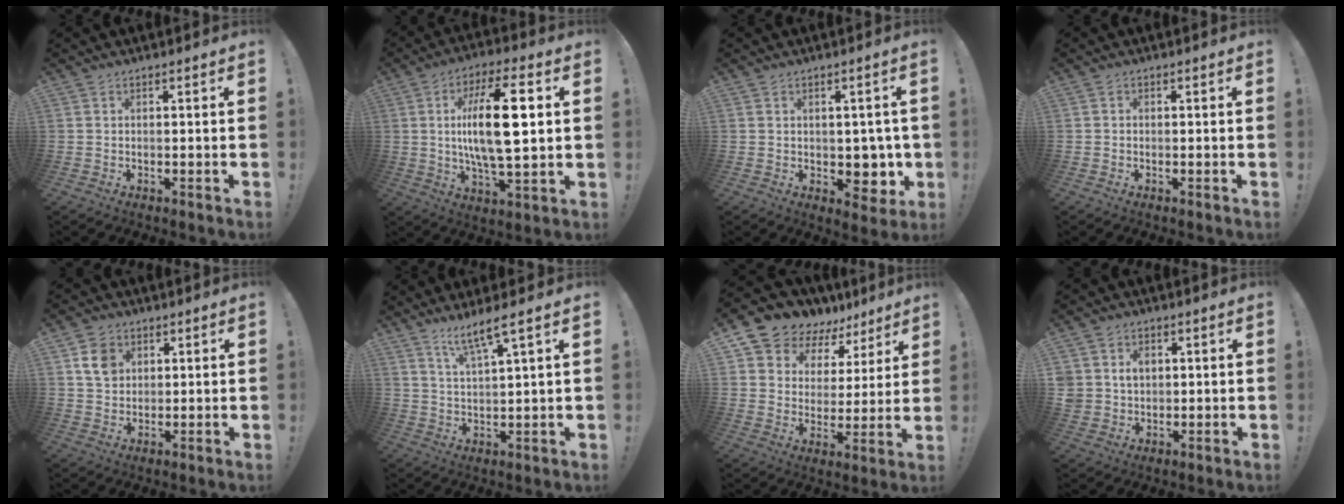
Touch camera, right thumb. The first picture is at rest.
{"total": 18.6, "force": [2.2, 6.2, 17.4], "torque": [-0.315, -0.005, 0.018]}
{"total": 7.0, "force": [0.5, 6.1, 3.4], "torque": [-0.018, -0.010, 0.018]}
{"total": 0.6, "force": [-0.3, 0.5, 0.1], "torque": [-0.004, 0.002, -0.005]}
{"total": 7.2, "force": [2.8, 5.8, 3.3], "torque": [-0.035, -0.002, 0.053]}
{"total": 7.2, "force": [5.4, 0.2, 4.8], "torque": [-0.084, -0.029, 0.089]}
{"total": 9.9, "force": [8.1, 5.6, 1.1], "torque": [-0.033, -0.076, 0.149]}
{"total": 5.5, "force": [1.9, 4.9, 1.7], "torque": [-0.023, -0.011, 0.036]}